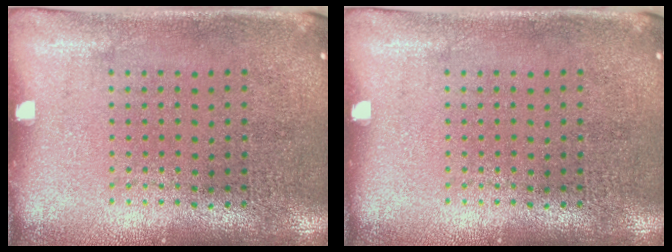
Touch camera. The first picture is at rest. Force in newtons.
{"total": 0.0}